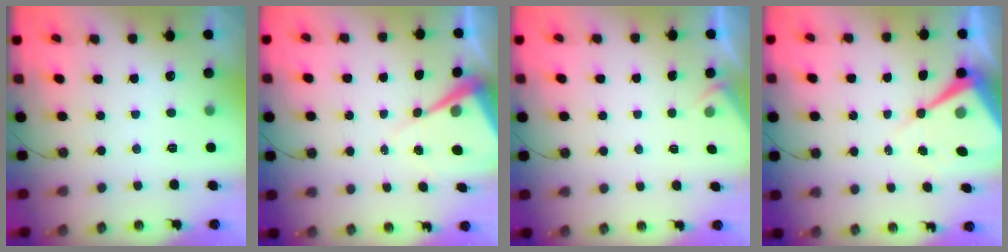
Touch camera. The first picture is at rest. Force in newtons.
{"total": 8.8, "press": 8.7, "slide": 0.7}
{"total": 1.8, "press": 1.8, "slide": 0.4}
{"total": 9.6, "press": 9.6, "slide": 0.8}